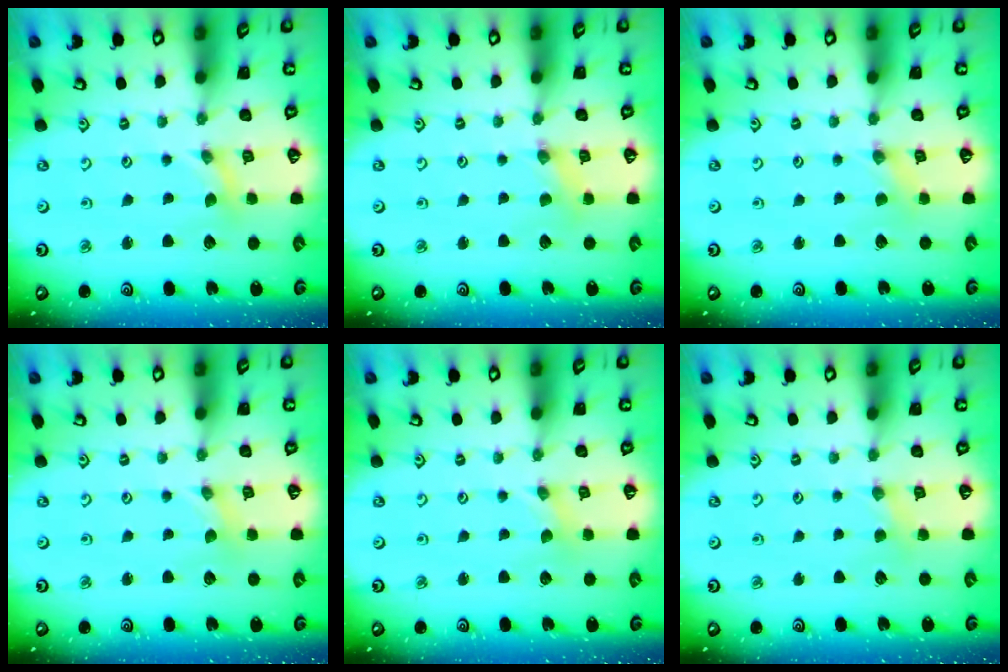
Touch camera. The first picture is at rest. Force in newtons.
{"total": 1.6, "press": 1.6, "slide": 0.3}
{"total": 0.7, "press": 0.6, "slide": 0.1}
{"total": 0.0}
{"total": 0.0}
{"total": 2.2, "press": 2.2, "slide": 0.4}